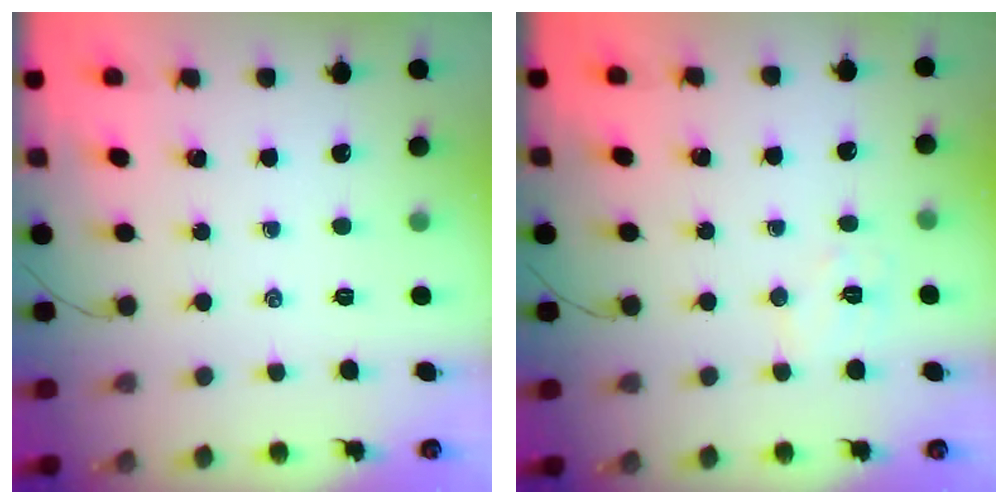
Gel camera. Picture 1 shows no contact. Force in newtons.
{"total": 6.6, "press": 6.4, "slide": 1.2}